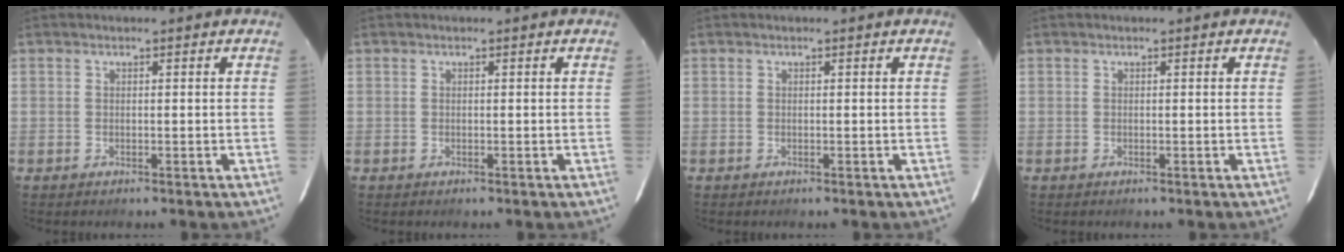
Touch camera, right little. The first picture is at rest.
{"total": 0.0}
{"total": 0.0}
{"total": 0.0}